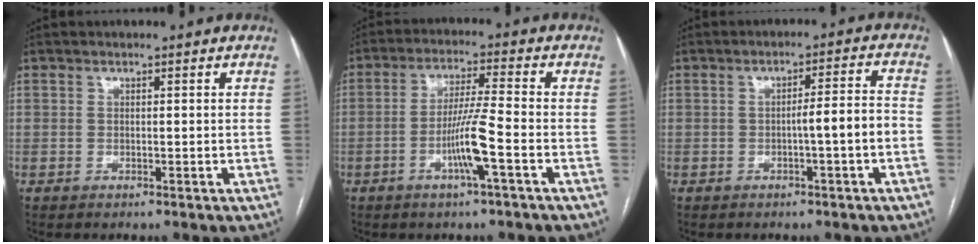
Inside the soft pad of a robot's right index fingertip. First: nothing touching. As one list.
[{"total": 7.4, "force": [-2.7, -0.6, 6.9], "torque": [-0.134, -0.002, -0.052]}, {"total": 5.0, "force": [-1.6, -0.3, 4.8], "torque": [-0.067, 0.014, -0.022]}]